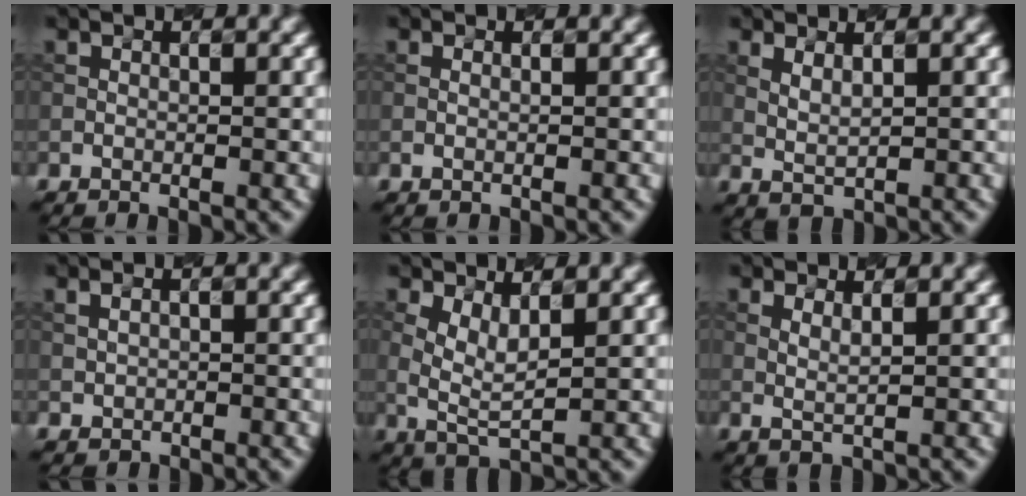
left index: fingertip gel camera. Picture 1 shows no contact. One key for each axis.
{"total": 0.5, "fx": 0.2, "fy": 0.2, "fz": 0.5, "tx": -0.013, "ty": -0.005, "tz": -0.001}
{"total": 1.5, "fx": 0.8, "fy": 0.4, "fz": 1.3, "tx": -0.031, "ty": -0.005, "tz": 0.021}
{"total": 0.9, "fx": 0.1, "fy": 0.8, "fz": 0.5, "tx": -0.010, "ty": -0.001, "tz": 0.003}
{"total": 3.4, "fx": 1.1, "fy": 1.2, "fz": 3.0, "tx": -0.070, "ty": -0.006, "tz": 0.024}
{"total": 1.6, "fx": 0.8, "fy": 0.4, "fz": 1.3, "tx": -0.026, "ty": -0.004, "tz": 0.012}